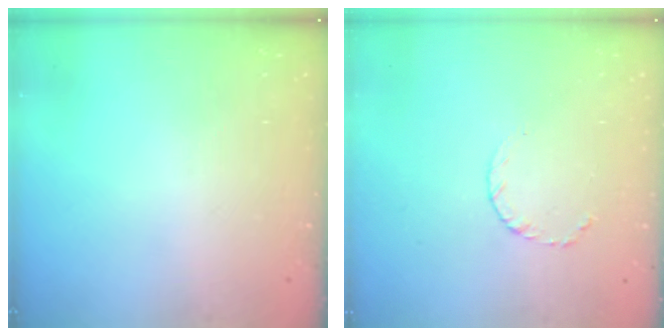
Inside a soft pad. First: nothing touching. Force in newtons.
{"total": 3.5, "press": 3.5, "slide": 0.4}